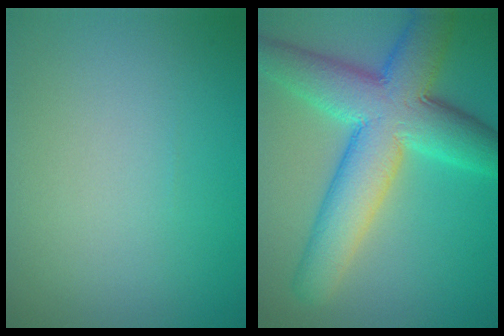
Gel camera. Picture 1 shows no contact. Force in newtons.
{"total": 10.6, "press": 10.6, "slide": 0.4}